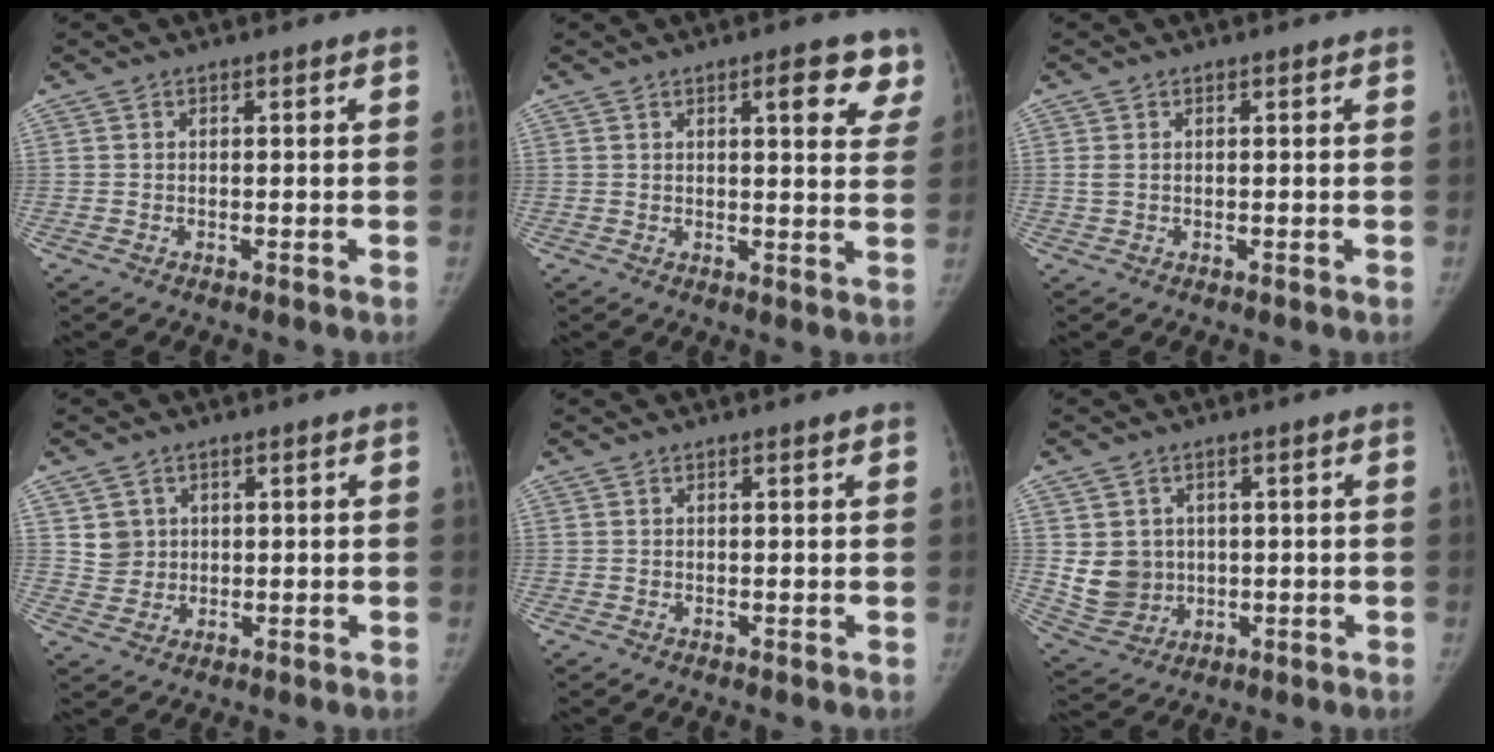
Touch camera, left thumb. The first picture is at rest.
{"total": 8.1, "force": [4.7, 2.5, 6.1], "torque": [-0.044, -0.020, 0.057]}
{"total": 1.1, "force": [0.1, 0.8, 0.8], "torque": [-0.025, 0.000, 0.003]}
{"total": 4.0, "force": [1.4, 3.7, 0.7], "torque": [0.005, -0.008, 0.030]}
{"total": 0.5, "force": [0.3, 0.0, 0.4], "torque": [-0.007, 0.000, 0.005]}
{"total": 7.9, "force": [0.9, 7.1, 3.2], "torque": [-0.034, -0.006, 0.035]}